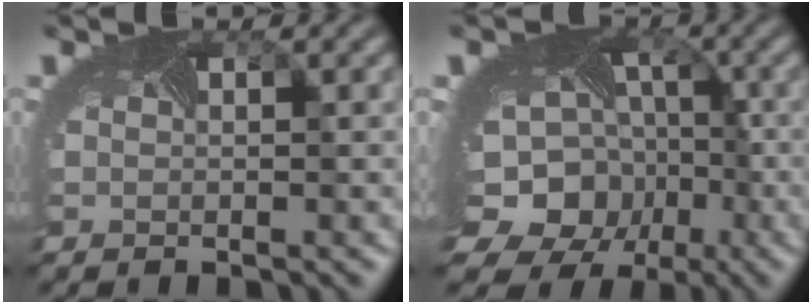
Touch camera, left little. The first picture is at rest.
{"total": 13.7, "force": [-4.2, 11.5, 6.1], "torque": [-0.123, -0.039, -0.071]}